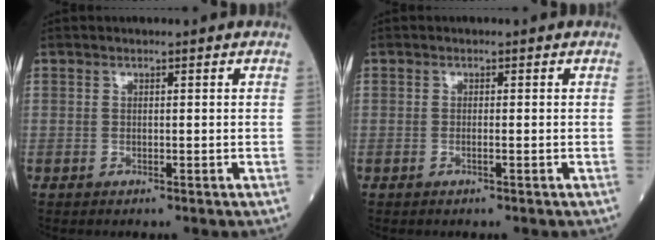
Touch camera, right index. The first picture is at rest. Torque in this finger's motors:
{"motor_torque": [-0.02, -0.07, -0.04, -0.01]}